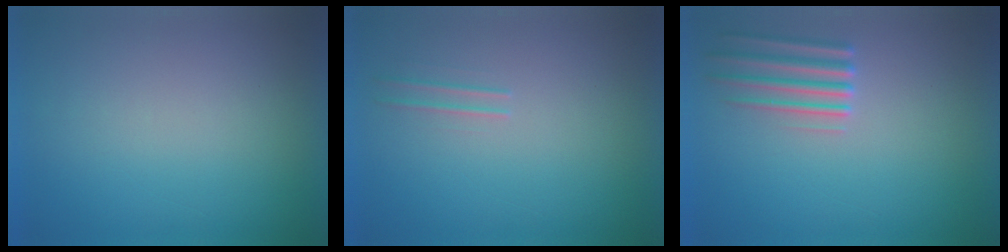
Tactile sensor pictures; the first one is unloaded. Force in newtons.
{"total": 1.5}
{"total": 2.3}